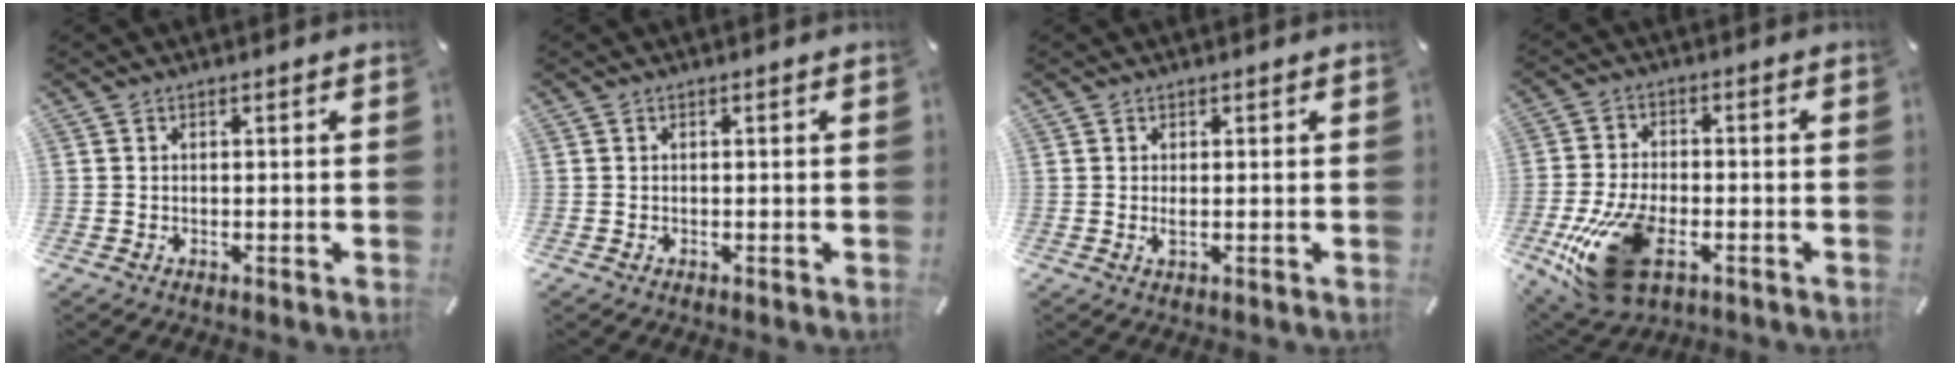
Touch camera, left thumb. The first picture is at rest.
{"total": 0.0}
{"total": 1.5, "force": [0.2, 0.2, 1.5], "torque": [-0.031, -0.005, 0.004]}
{"total": 17.3, "force": [-6.3, 9.6, 13.0], "torque": [-0.267, 0.015, -0.098]}